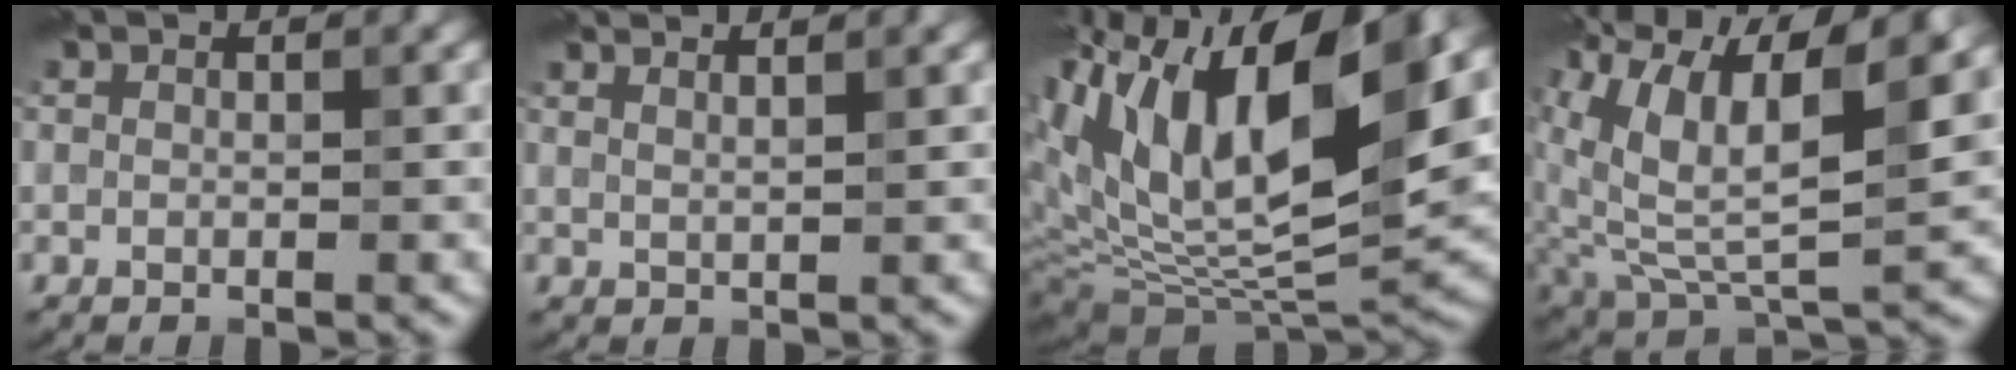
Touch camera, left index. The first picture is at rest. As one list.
[{"total": 3.0, "force": [2.2, 1.1, 1.8], "torque": [0.002, 0.013, 0.003]}, {"total": 18.1, "force": [6.0, 8.1, 15.1], "torque": [-0.270, 0.029, 0.102]}, {"total": 14.1, "force": [5.7, 6.3, 11.3], "torque": [-0.199, 0.021, 0.108]}]